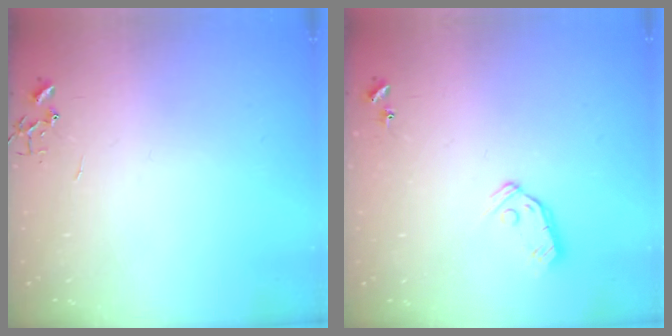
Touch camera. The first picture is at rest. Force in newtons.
{"total": 7.5, "press": 7.5, "slide": 0.4}